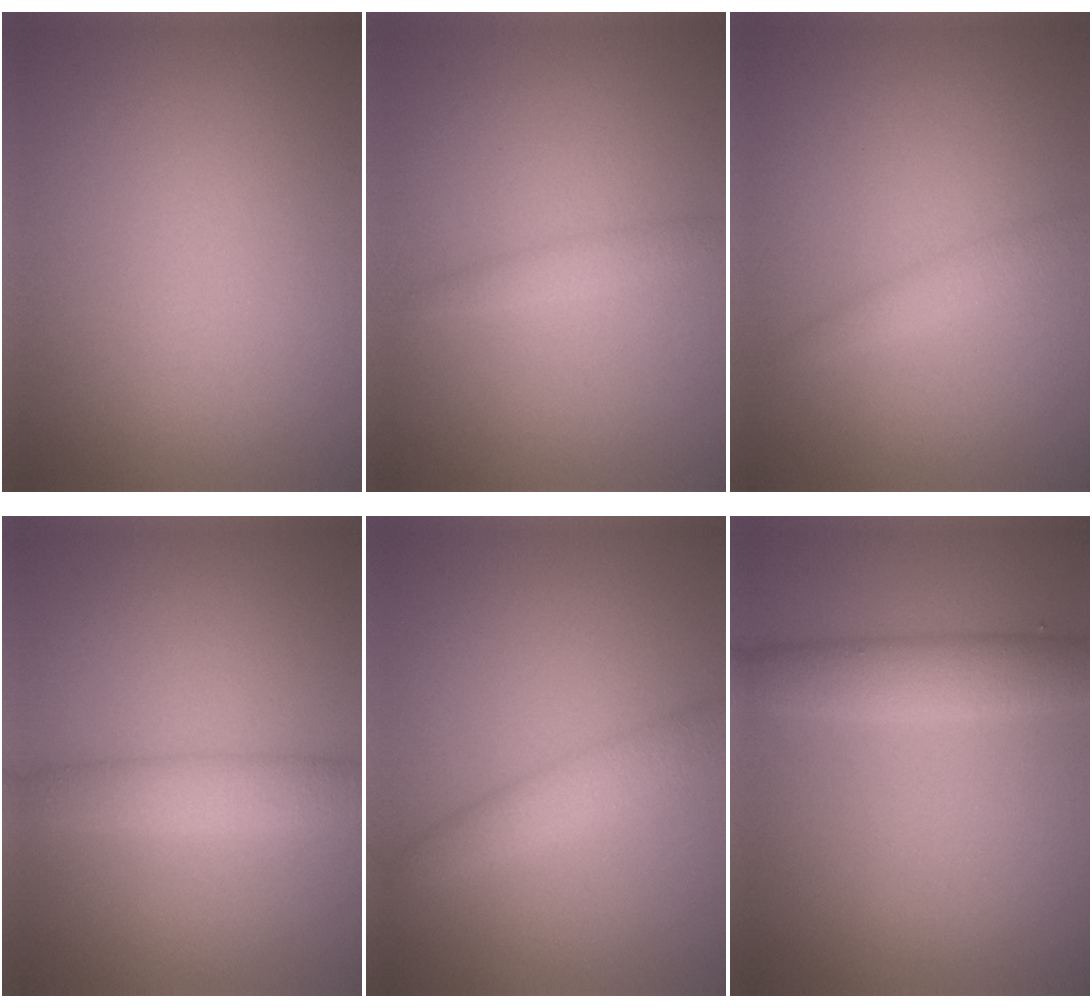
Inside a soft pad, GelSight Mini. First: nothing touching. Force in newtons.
{"total": 1.4, "press": 1.4, "slide": 0.0}
{"total": 1.5, "press": 1.5, "slide": 0.0}
{"total": 3.0, "press": 3.0, "slide": 0.1}
{"total": 2.7, "press": 2.7, "slide": 0.1}
{"total": 3.8, "press": 3.8, "slide": 0.1}